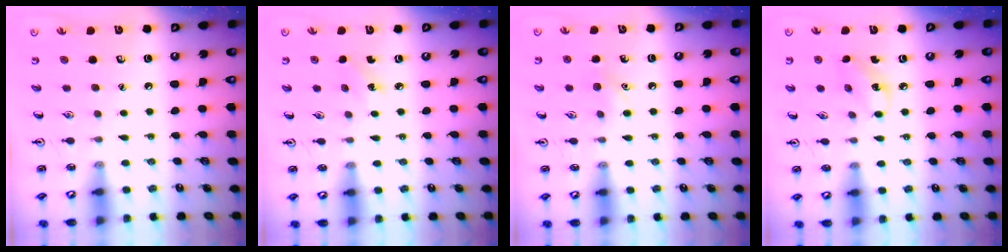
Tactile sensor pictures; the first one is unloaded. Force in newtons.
{"total": 2.4, "press": 2.3, "slide": 0.9}
{"total": 6.6, "press": 6.3, "slide": 2.0}
{"total": 4.4, "press": 4.3, "slide": 0.9}